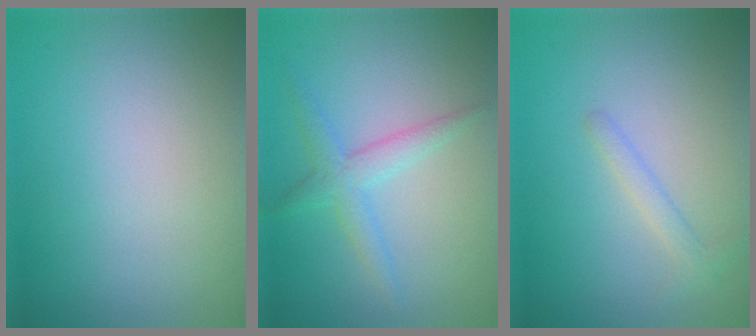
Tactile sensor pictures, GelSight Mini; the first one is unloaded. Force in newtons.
{"total": 2.4, "press": 2.4, "slide": 0.1}
{"total": 1.3, "press": 1.3, "slide": 0.1}